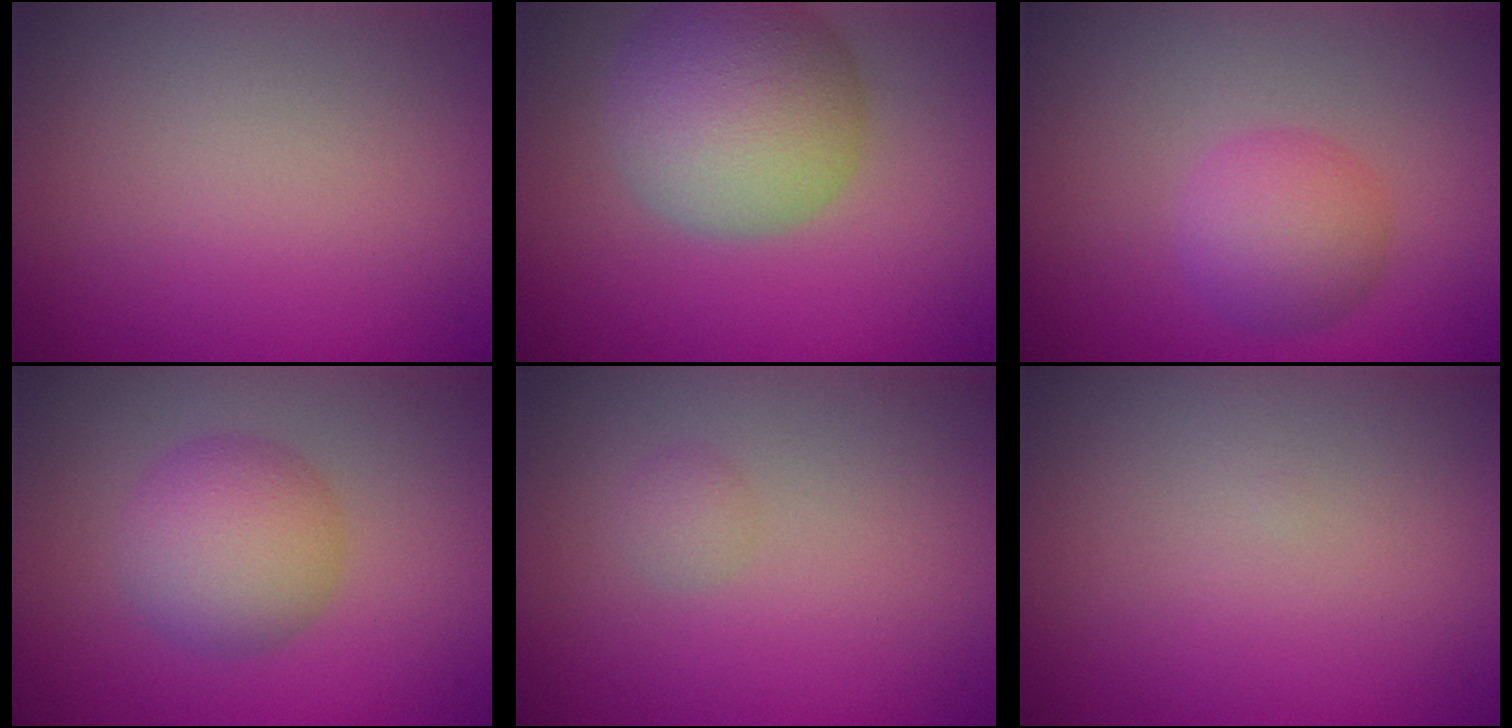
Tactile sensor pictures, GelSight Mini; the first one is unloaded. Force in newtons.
{"total": 7.8, "press": 7.8, "slide": 0.5}
{"total": 3.5, "press": 3.5, "slide": 0.1}
{"total": 4.8, "press": 4.8, "slide": 0.3}
{"total": 1.0, "press": 1.0, "slide": 0.0}
{"total": 0.0}